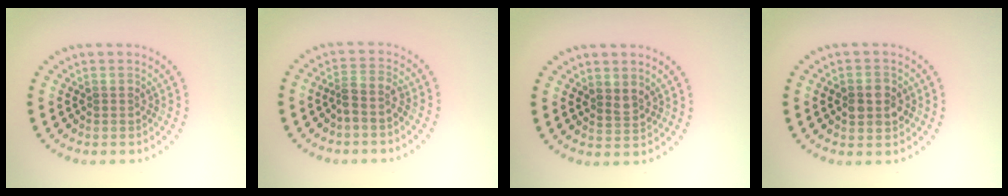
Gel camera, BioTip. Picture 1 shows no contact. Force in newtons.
{"total": 1.9, "press": 1.5, "slide": 1.2}
{"total": 1.5, "press": 1.3, "slide": 0.7}
{"total": 2.9, "press": 2.9, "slide": 0.1}